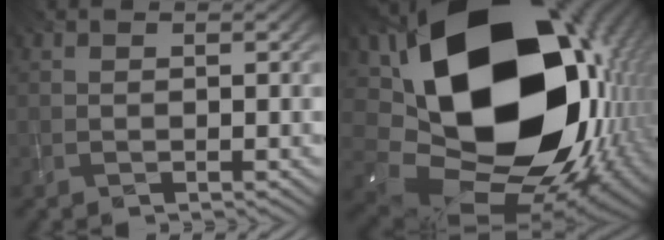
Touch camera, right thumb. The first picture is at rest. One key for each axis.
{"total": 22.6, "fx": 3.2, "fy": 15.8, "fz": 15.8, "tx": -0.316, "ty": -0.072, "tz": 0.113}